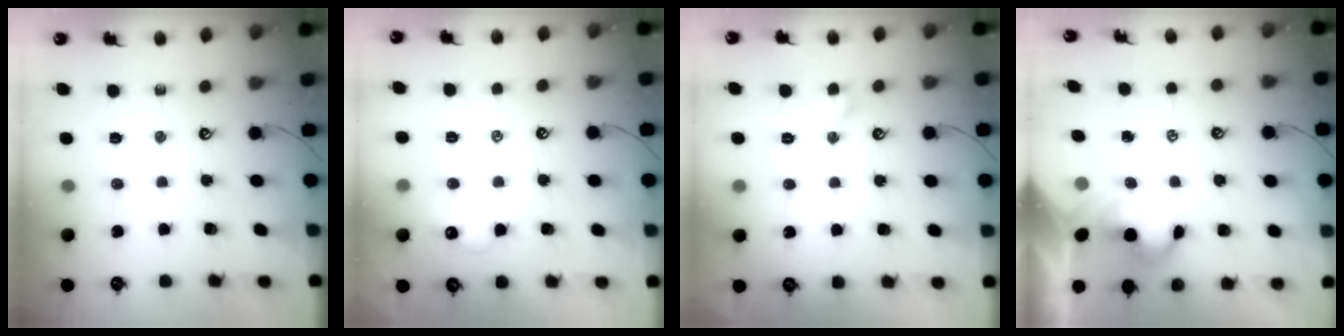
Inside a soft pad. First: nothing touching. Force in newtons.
{"total": 1.1, "press": 0.9, "slide": 0.5}
{"total": 1.6, "press": 1.3, "slide": 0.8}
{"total": 2.0, "press": 2.0, "slide": 0.3}